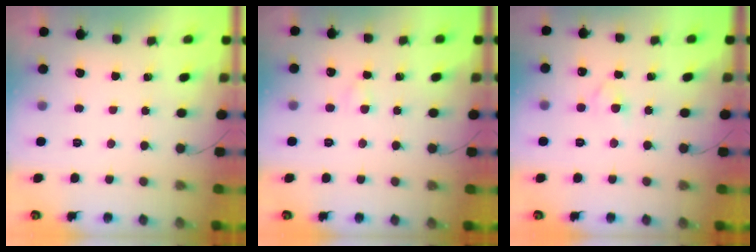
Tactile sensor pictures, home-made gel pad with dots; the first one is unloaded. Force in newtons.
{"total": 2.7, "press": 2.5, "slide": 1.0}
{"total": 2.9, "press": 2.7, "slide": 1.1}